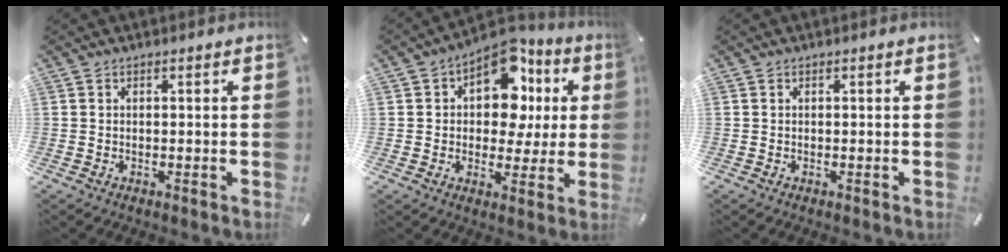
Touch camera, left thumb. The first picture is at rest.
{"total": 13.6, "force": [5.7, 9.1, 8.4], "torque": [-0.124, -0.040, 0.101]}
{"total": 0.0}